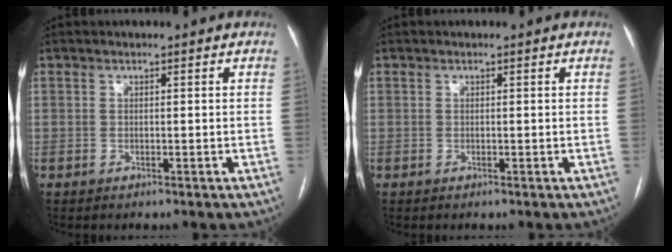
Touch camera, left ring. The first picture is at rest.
{"total": 0.0}